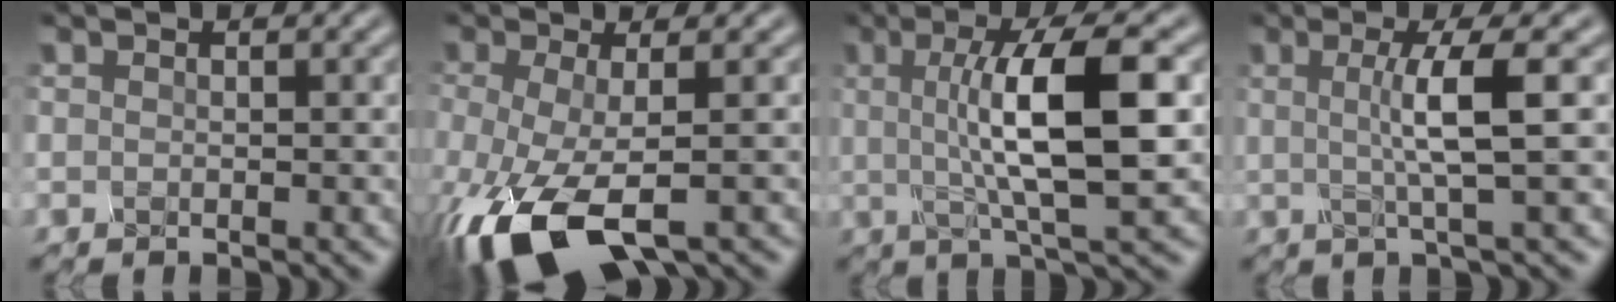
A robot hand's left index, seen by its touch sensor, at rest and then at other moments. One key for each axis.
{"total": 9.2, "fx": -5.1, "fy": 3.1, "fz": 7.0, "tx": -0.185, "ty": -0.029, "tz": -0.066}
{"total": 8.0, "fx": 0.9, "fy": 1.4, "fz": 7.8, "tx": -0.125, "ty": 0.006, "tz": 0.035}
{"total": 3.6, "fx": 0.4, "fy": -0.2, "fz": 3.6, "tx": -0.074, "ty": 0.007, "tz": 0.025}